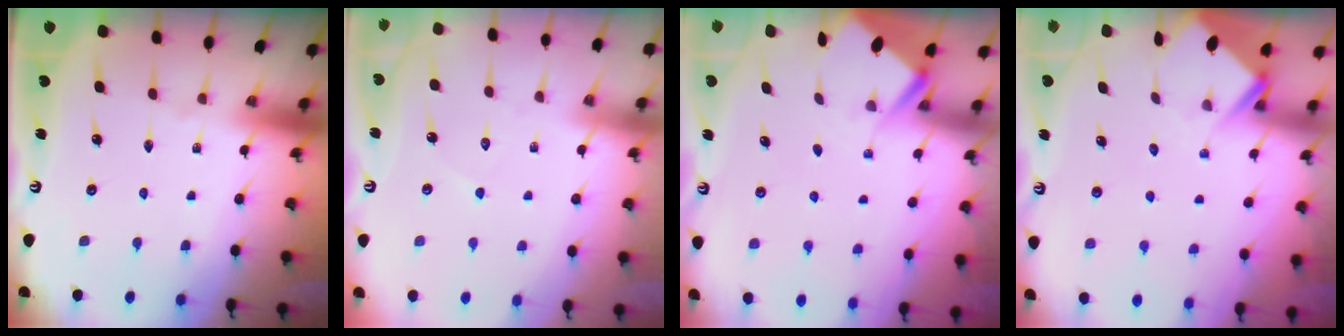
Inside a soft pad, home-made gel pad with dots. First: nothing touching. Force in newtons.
{"total": 3.9, "press": 3.9, "slide": 0.3}
{"total": 3.0, "press": 3.0, "slide": 0.4}
{"total": 4.5, "press": 4.4, "slide": 0.4}